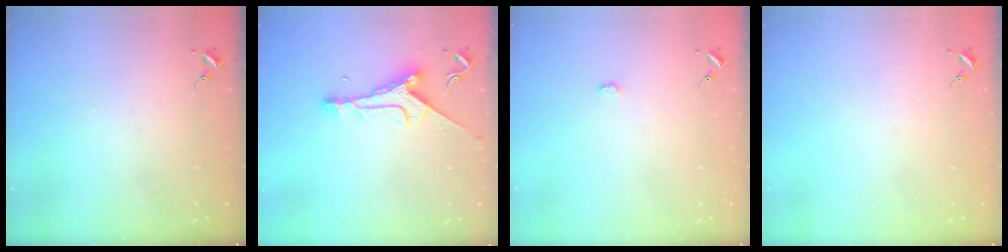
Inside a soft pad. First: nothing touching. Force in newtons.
{"total": 9.8, "press": 9.8, "slide": 0.4}
{"total": 1.9, "press": 1.9, "slide": 0.2}
{"total": 0.0}